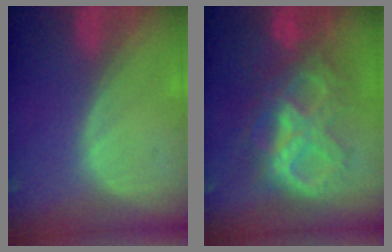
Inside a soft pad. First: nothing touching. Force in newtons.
{"total": 10.1, "press": 10.0, "slide": 1.2}